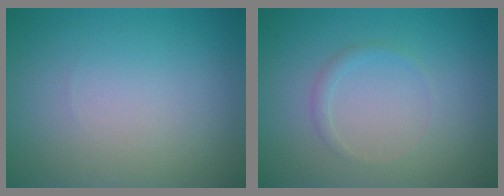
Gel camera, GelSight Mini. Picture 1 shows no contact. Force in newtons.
{"total": 0.9, "press": 0.9, "slide": 0.1}